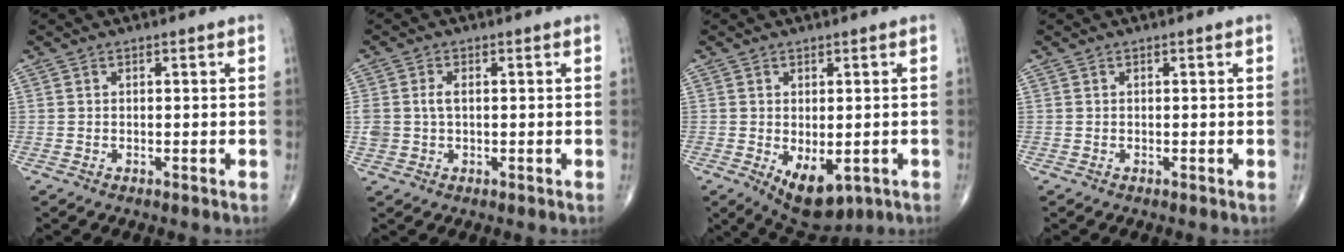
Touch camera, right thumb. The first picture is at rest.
{"total": 3.2, "force": [0.3, 2.1, 2.5], "torque": [-0.059, 0.005, 0.007]}
{"total": 8.5, "force": [-2.6, 4.7, 6.6], "torque": [-0.087, -0.006, -0.023]}
{"total": 0.0}